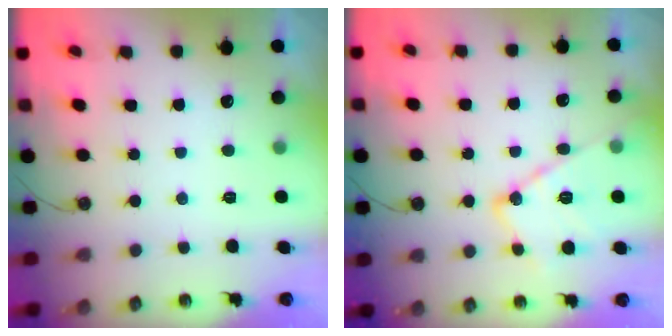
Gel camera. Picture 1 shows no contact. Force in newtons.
{"total": 15.4, "press": 15.3, "slide": 1.2}